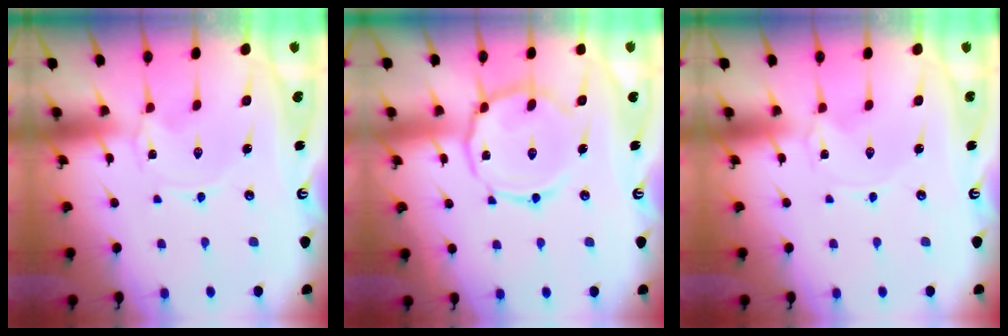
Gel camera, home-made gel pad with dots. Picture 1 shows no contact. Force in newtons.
{"total": 13.4, "press": 13.4, "slide": 0.9}
{"total": 0.0}